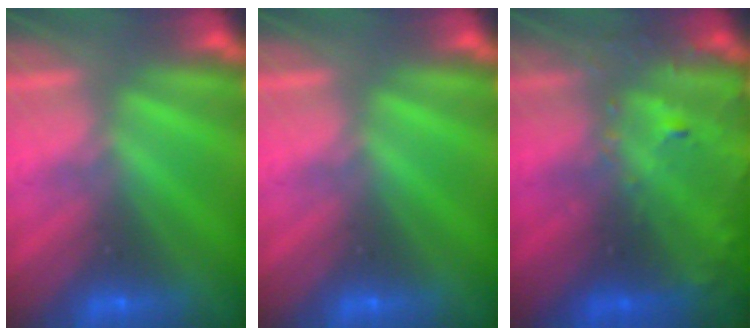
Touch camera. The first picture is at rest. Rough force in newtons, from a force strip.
{"total": 0.0}
{"total": 8.4}